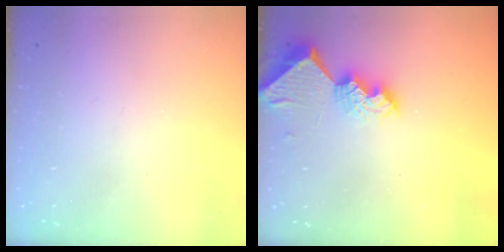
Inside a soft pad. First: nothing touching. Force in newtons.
{"total": 9.9, "press": 9.9, "slide": 0.7}